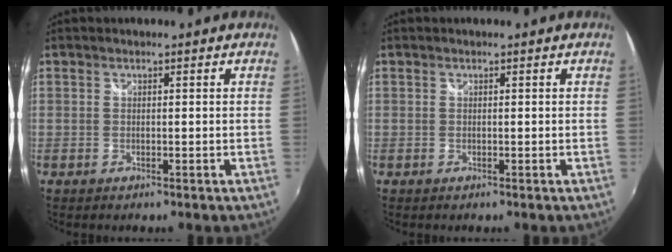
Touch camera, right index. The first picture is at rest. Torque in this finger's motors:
{"motor_torque": [0.14, 0.12, -0.06, -0.01]}